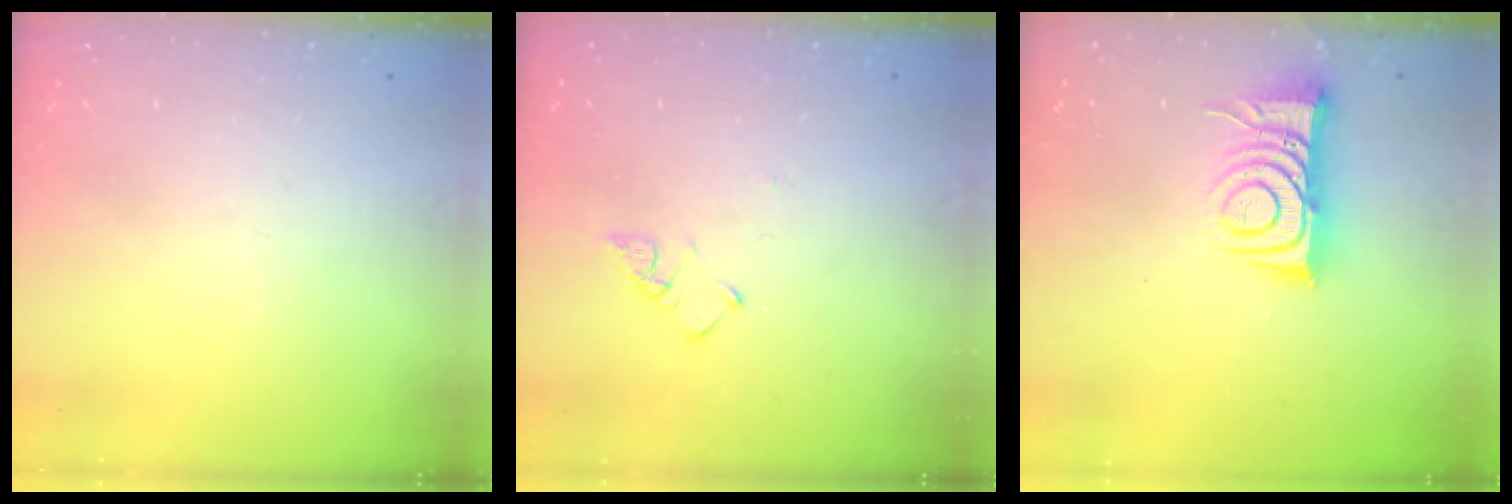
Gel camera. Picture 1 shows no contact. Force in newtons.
{"total": 3.0, "press": 3.0, "slide": 0.4}
{"total": 10.4, "press": 10.3, "slide": 1.2}